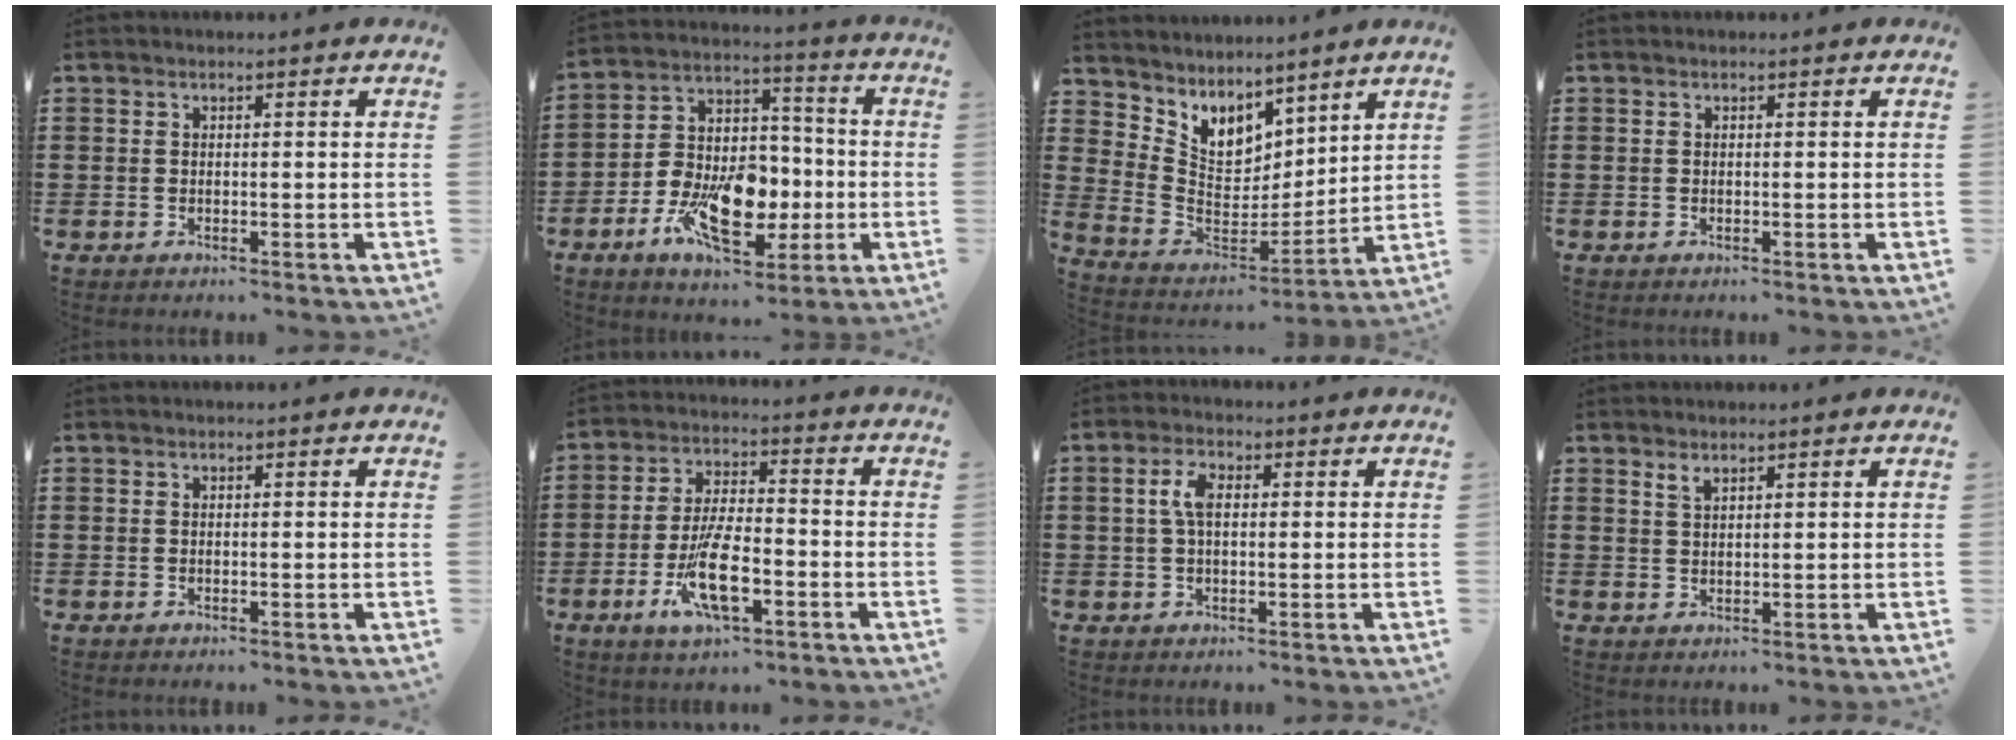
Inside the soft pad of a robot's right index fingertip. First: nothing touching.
{"total": 12.7, "force": [-4.0, 8.0, 9.0], "torque": [-0.186, 0.011, -0.067]}
{"total": 6.0, "force": [4.7, 3.7, 0.3], "torque": [-0.052, -0.055, 0.087]}
{"total": 0.0}
{"total": 0.0}
{"total": 10.1, "force": [-3.8, 3.4, 8.7], "torque": [-0.183, -0.010, -0.070]}
{"total": 4.1, "force": [0.6, 1.9, 3.6], "torque": [-0.082, 0.009, 0.004]}
{"total": 1.5, "force": [1.2, 0.4, 0.7], "torque": [-0.016, 0.001, 0.021]}